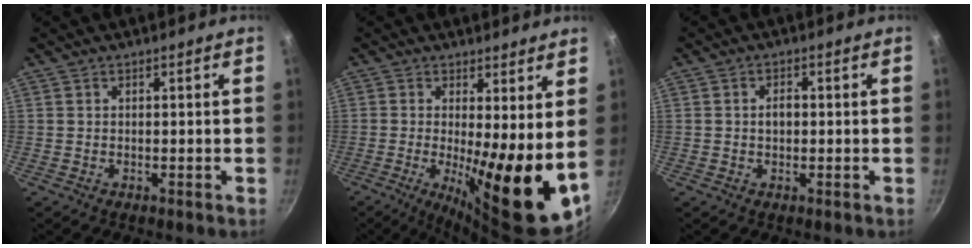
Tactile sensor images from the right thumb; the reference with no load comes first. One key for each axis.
{"total": 14.5, "fx": -0.4, "fy": 3.1, "fz": 14.2, "tx": -0.198, "ty": -0.020, "tz": -0.005}
{"total": 2.4, "fx": 0.0, "fy": 1.7, "fz": 1.8, "tx": -0.019, "ty": 0.007, "tz": -0.002}